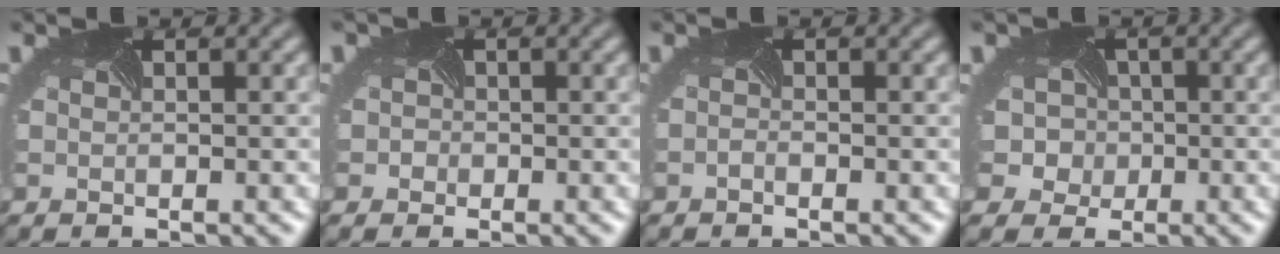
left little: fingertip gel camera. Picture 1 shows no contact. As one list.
[{"total": 1.7, "force": [0.0, 1.7, 0.1], "torque": [0.000, 0.008, -0.019]}, {"total": 0.6, "force": [-0.4, -0.3, -0.4], "torque": [-0.005, -0.002, -0.011]}, {"total": 6.3, "force": [0.1, 6.0, 1.9], "torque": [-0.030, 0.021, -0.045]}]